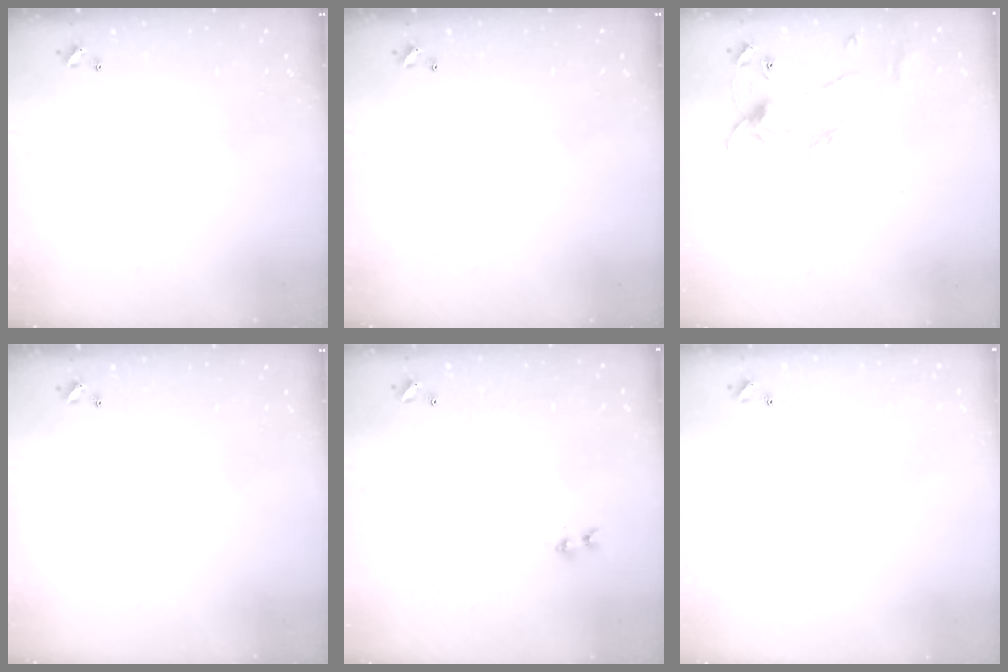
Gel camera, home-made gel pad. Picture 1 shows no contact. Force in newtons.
{"total": 0.0}
{"total": 1.1, "press": 0.6, "slide": 0.9}
{"total": 0.0}
{"total": 1.2, "press": 0.7, "slide": 1.0}
{"total": 6.9, "press": 6.9, "slide": 0.9}